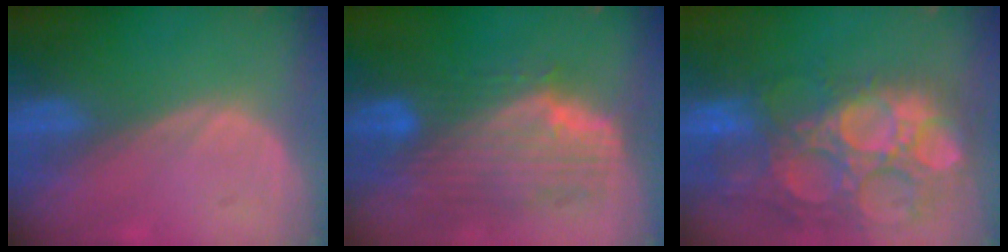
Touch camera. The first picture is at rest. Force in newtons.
{"total": 10.6, "press": 9.2, "slide": 5.4}
{"total": 15.7, "press": 12.9, "slide": 8.9}